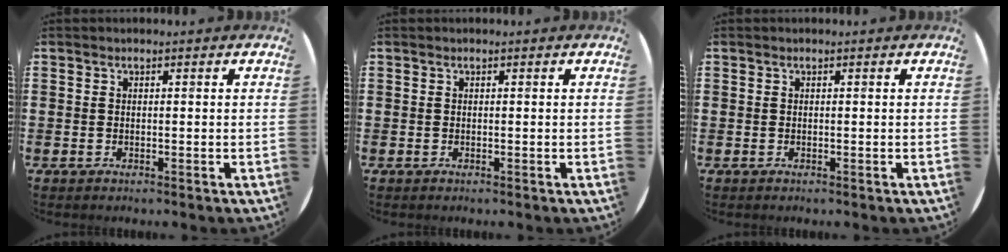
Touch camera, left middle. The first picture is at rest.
{"total": 0.0}
{"total": 0.0}